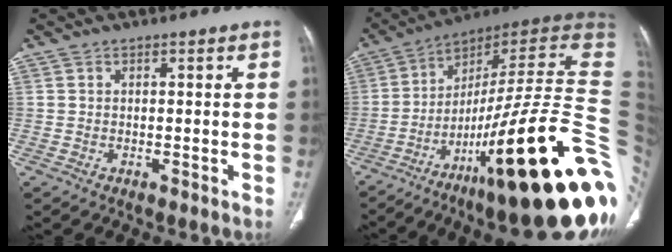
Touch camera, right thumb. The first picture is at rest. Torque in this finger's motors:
{"motor_torque": [4.22, 0.79, 1.60, -1.17, 0.73]}